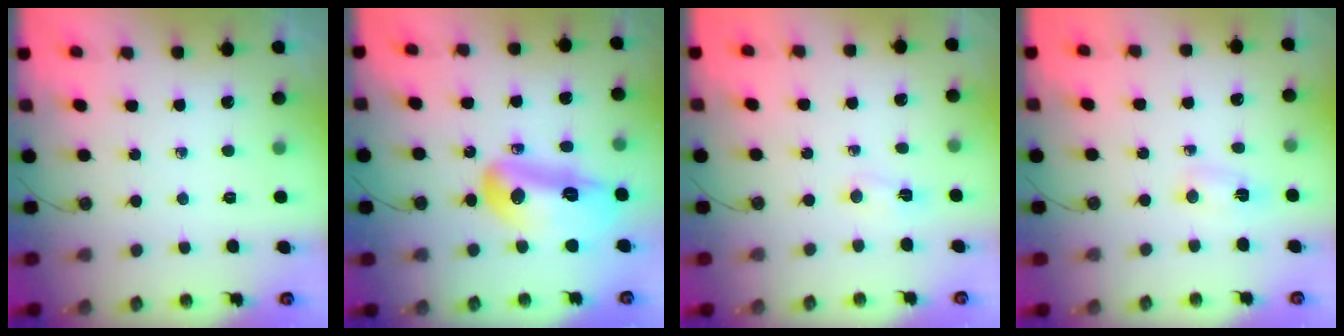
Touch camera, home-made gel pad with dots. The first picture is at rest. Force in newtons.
{"total": 15.5, "press": 15.4, "slide": 2.0}
{"total": 2.5, "press": 2.4, "slide": 0.6}
{"total": 2.9, "press": 1.6, "slide": 2.4}